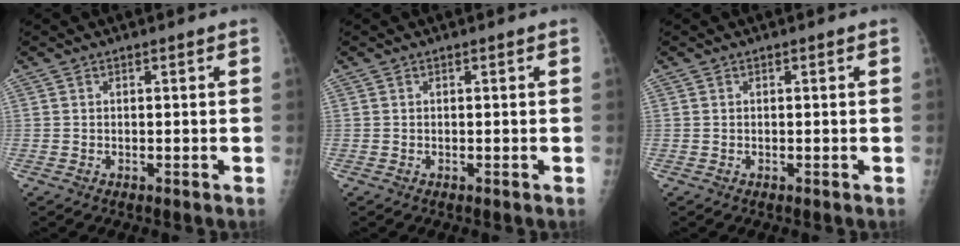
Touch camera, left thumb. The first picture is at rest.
{"total": 0.0}
{"total": 0.0}